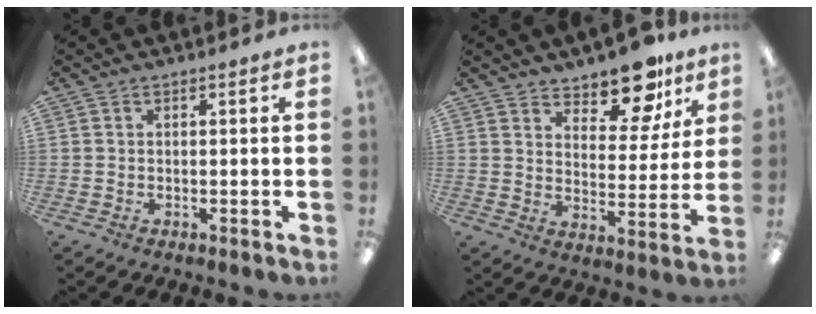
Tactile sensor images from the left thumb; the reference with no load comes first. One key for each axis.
{"total": 12.7, "fx": 10.6, "fy": 5.1, "fz": 5.0, "tx": -0.063, "ty": -0.075, "tz": 0.190}